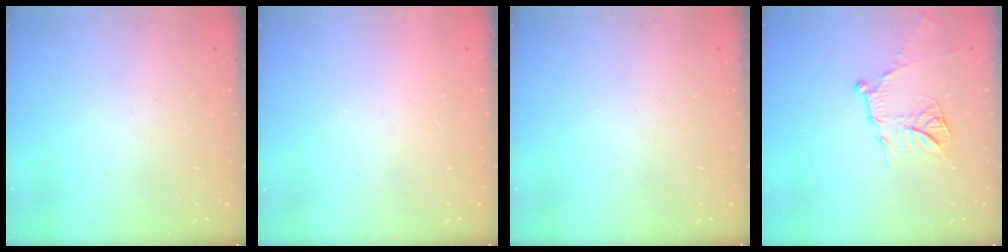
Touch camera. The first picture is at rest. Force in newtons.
{"total": 1.6, "press": 1.6, "slide": 0.1}
{"total": 0.0}
{"total": 14.1, "press": 14.1, "slide": 1.4}